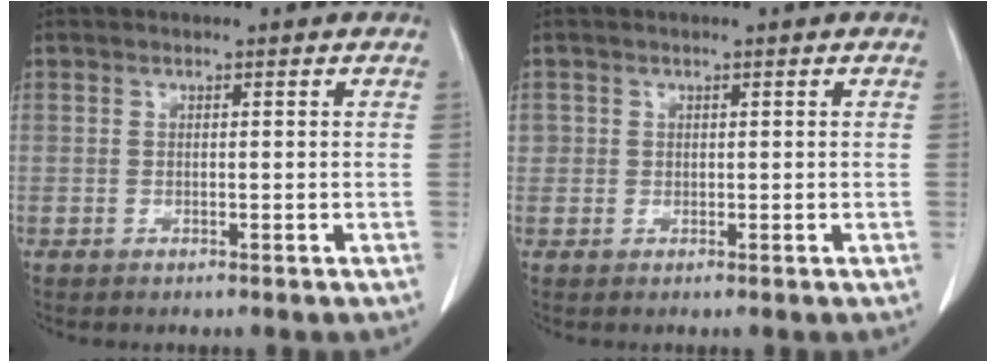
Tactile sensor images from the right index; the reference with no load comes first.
{"total": 1.2, "force": [0.1, 1.2, 0.1], "torque": [0.010, 0.004, 0.000]}